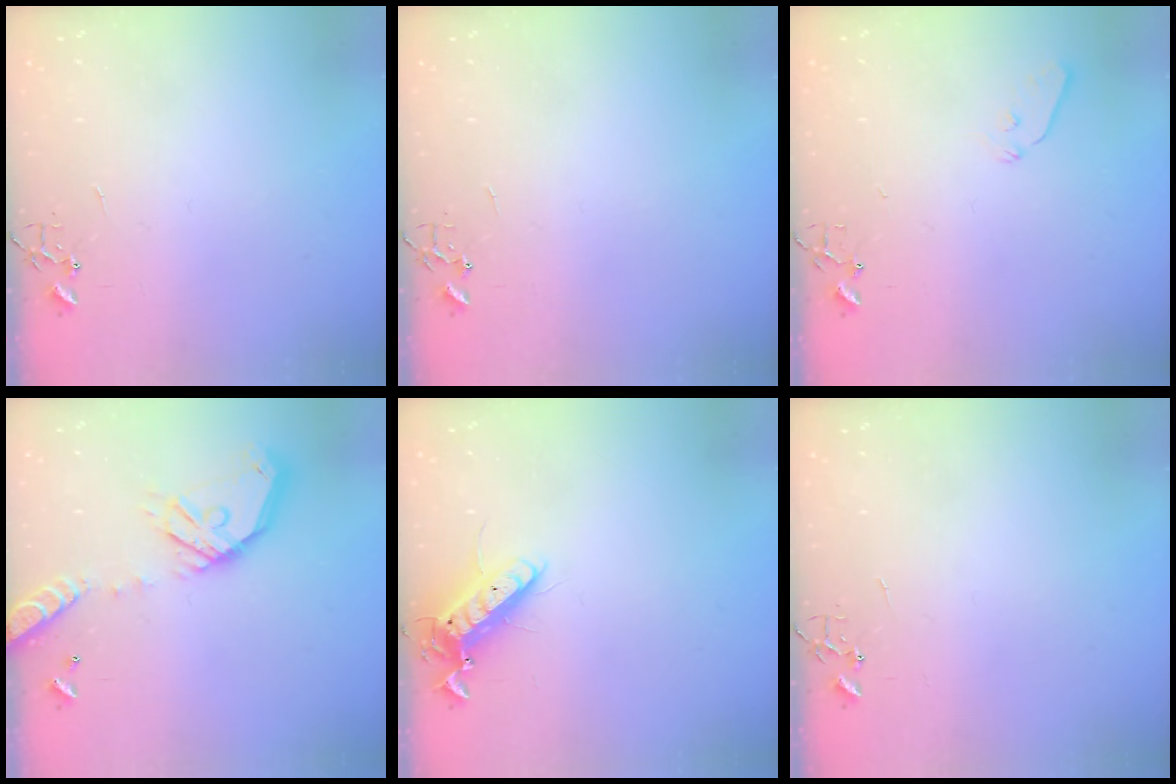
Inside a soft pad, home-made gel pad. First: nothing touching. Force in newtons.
{"total": 0.0}
{"total": 5.0, "press": 5.0, "slide": 0.6}
{"total": 19.5, "press": 19.2, "slide": 3.4}
{"total": 12.2, "press": 12.0, "slide": 2.3}
{"total": 0.0}